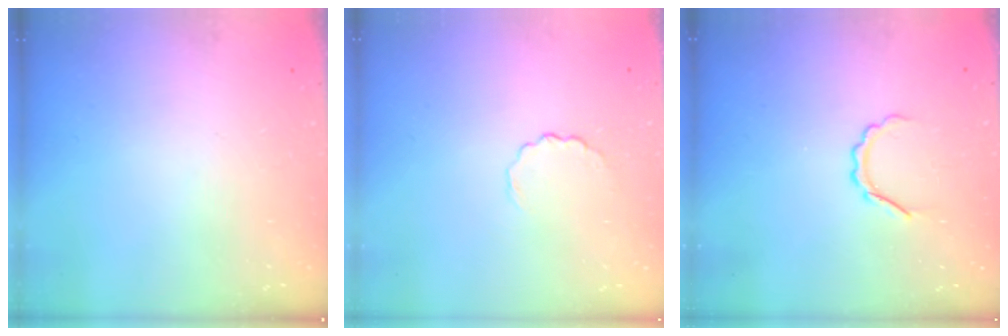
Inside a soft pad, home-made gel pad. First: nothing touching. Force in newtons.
{"total": 2.8, "press": 2.5, "slide": 1.1}
{"total": 3.6, "press": 3.6, "slide": 0.6}